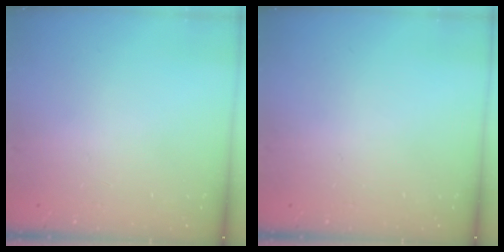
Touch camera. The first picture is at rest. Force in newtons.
{"total": 0.0}